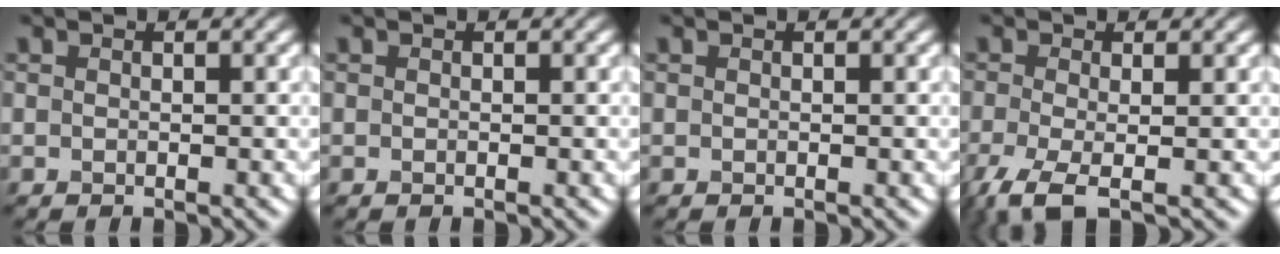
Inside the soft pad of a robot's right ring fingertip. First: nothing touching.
{"total": 0.0}
{"total": 0.0}
{"total": 4.1, "force": [-2.1, 1.1, 3.3], "torque": [-0.076, -0.007, -0.049]}